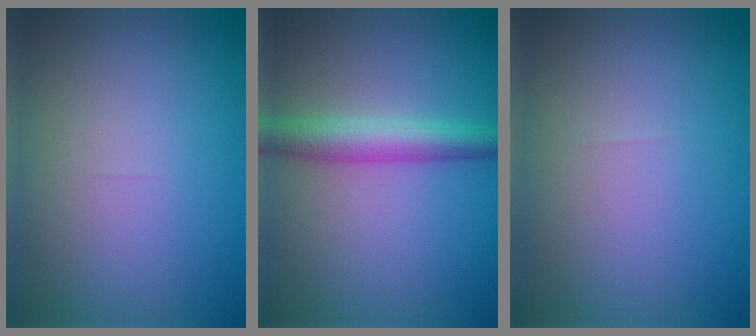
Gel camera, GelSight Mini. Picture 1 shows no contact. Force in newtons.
{"total": 3.7, "press": 3.7, "slide": 0.1}
{"total": 0.0}